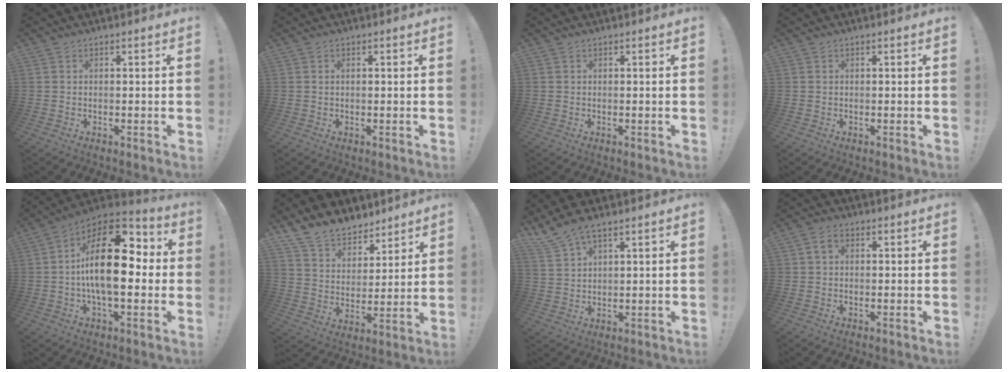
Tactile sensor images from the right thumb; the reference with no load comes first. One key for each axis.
{"total": 0.6, "fx": 0.3, "fy": 0.3, "fz": 0.4, "tx": -0.012, "ty": 0.002, "tz": 0.006}
{"total": 0.0}
{"total": 0.0}
{"total": 22.3, "fx": 0.9, "fy": 10.7, "fz": 19.6, "tx": -0.329, "ty": 0.003, "tz": 0.009}
{"total": 11.9, "fx": 10.0, "fy": 6.1, "fz": 2.2, "tx": -0.060, "ty": -0.076, "tz": 0.195}
{"total": 6.1, "fx": 4.9, "fy": 1.2, "fz": 3.5, "tx": -0.082, "ty": -0.018, "tz": 0.095}
{"total": 2.5, "fx": 0.4, "fy": 1.7, "fz": 1.7, "tx": -0.033, "ty": 0.008, "tz": 0.008}